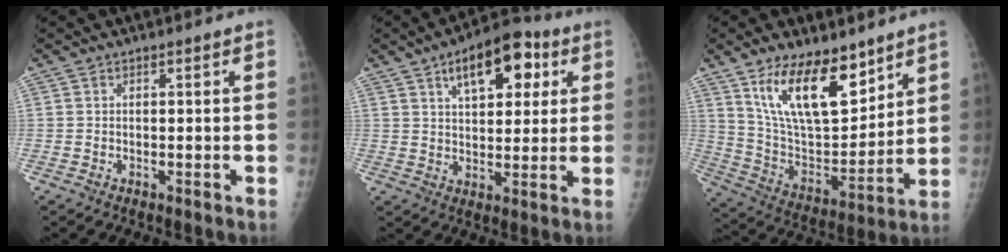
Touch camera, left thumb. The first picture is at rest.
{"total": 13.1, "force": [5.8, 6.6, 9.8], "torque": [-0.105, -0.003, 0.082]}
{"total": 18.3, "force": [11.3, 8.1, 11.9], "torque": [-0.161, -0.070, 0.218]}